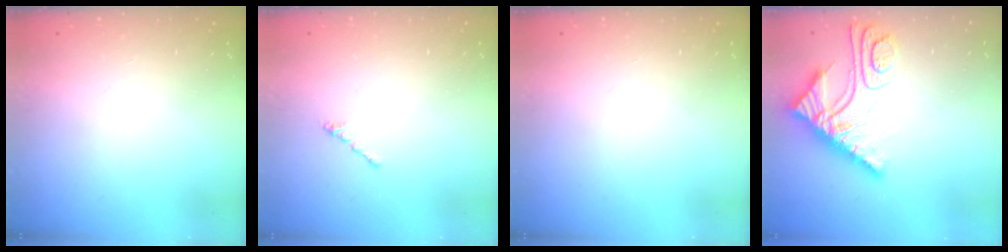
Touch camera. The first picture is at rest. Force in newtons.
{"total": 0.5, "press": 0.4, "slide": 0.3}
{"total": 0.0}
{"total": 11.6, "press": 11.6, "slide": 1.1}